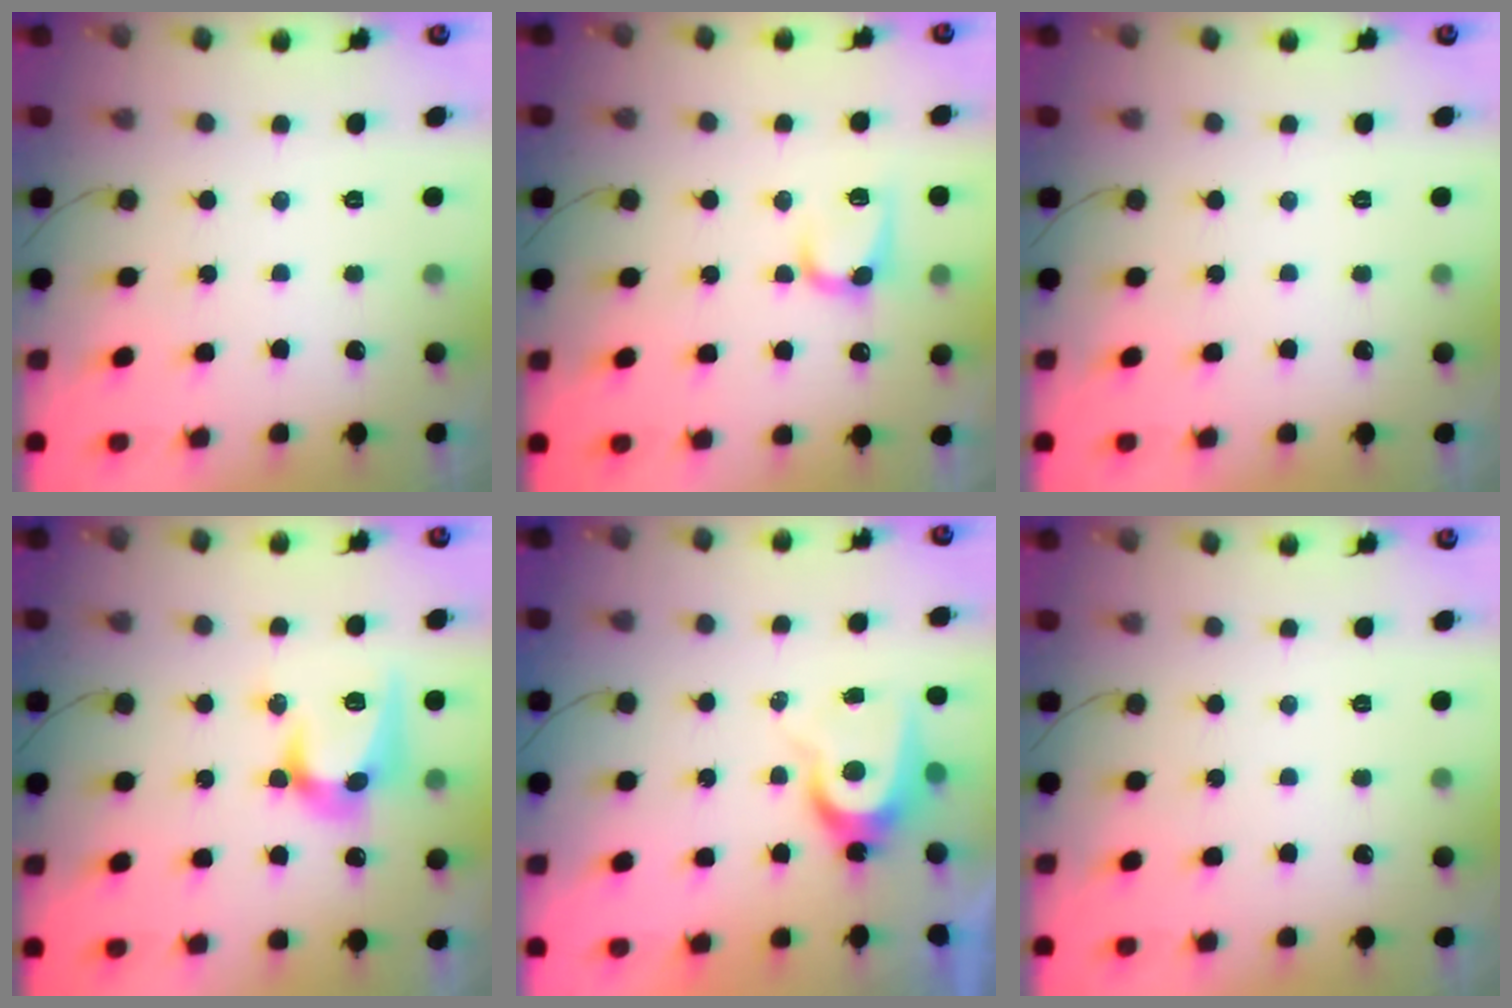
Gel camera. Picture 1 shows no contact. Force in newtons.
{"total": 7.4, "press": 7.4, "slide": 0.3}
{"total": 0.0}
{"total": 13.5, "press": 13.5, "slide": 0.7}
{"total": 8.2, "press": 8.2, "slide": 0.3}
{"total": 0.0}